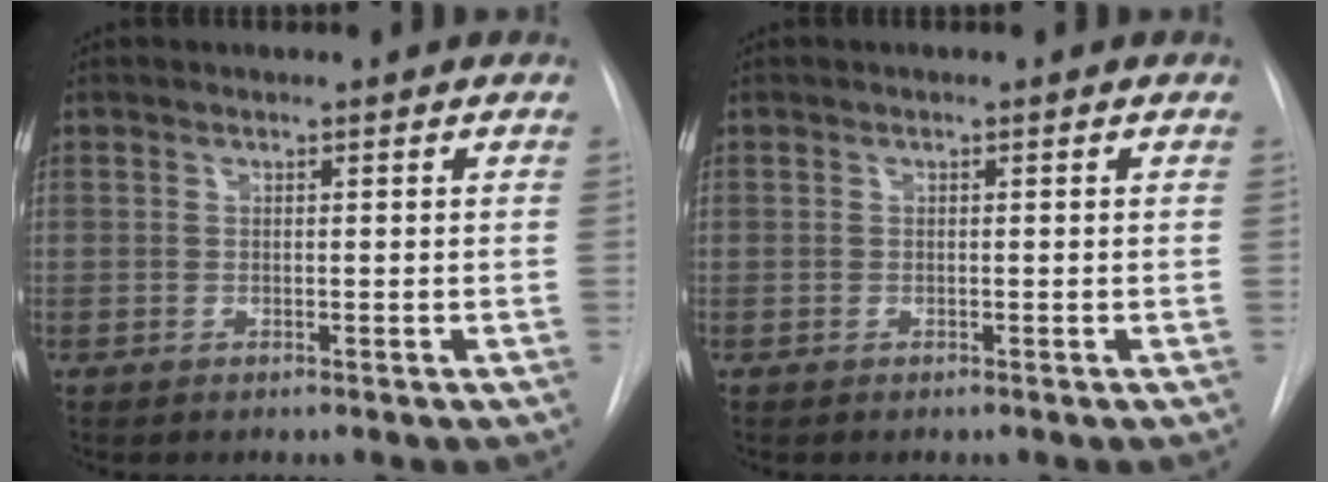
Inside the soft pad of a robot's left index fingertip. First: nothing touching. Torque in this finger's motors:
{"motor_torque": [0.00, 0.00, 0.00, 0.00]}